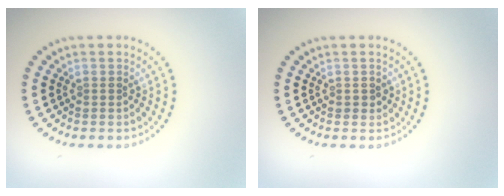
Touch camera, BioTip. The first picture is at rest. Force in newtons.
{"total": 0.7, "press": 0.7, "slide": 0.1}